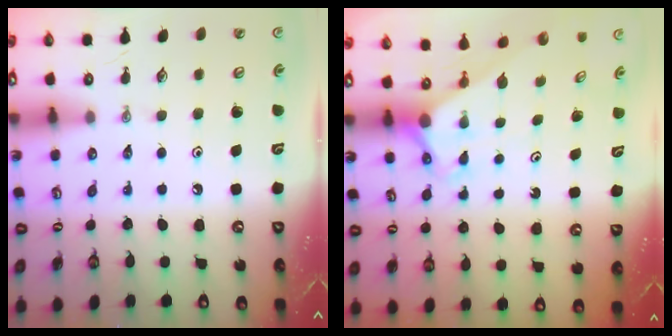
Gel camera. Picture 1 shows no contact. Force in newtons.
{"total": 2.7, "press": 2.7, "slide": 0.0}